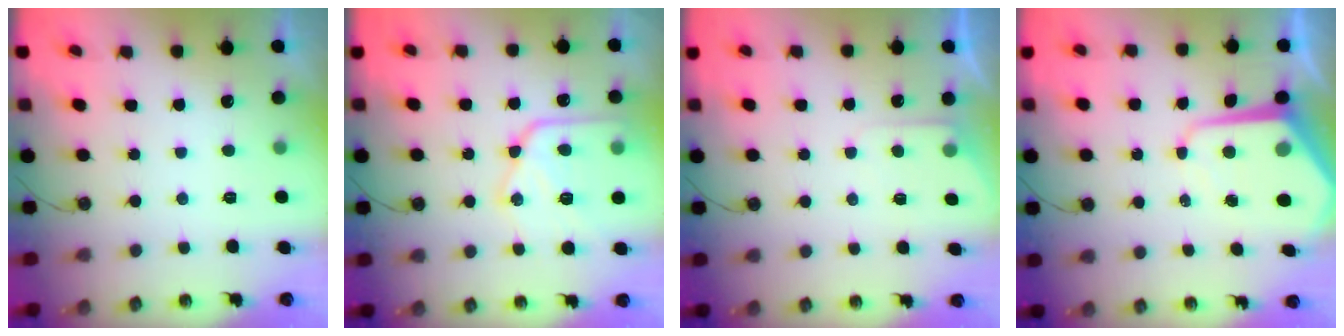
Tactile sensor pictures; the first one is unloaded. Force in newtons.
{"total": 15.8, "press": 15.7, "slide": 1.8}
{"total": 4.2, "press": 4.2, "slide": 0.7}
{"total": 10.2, "press": 10.2, "slide": 1.0}